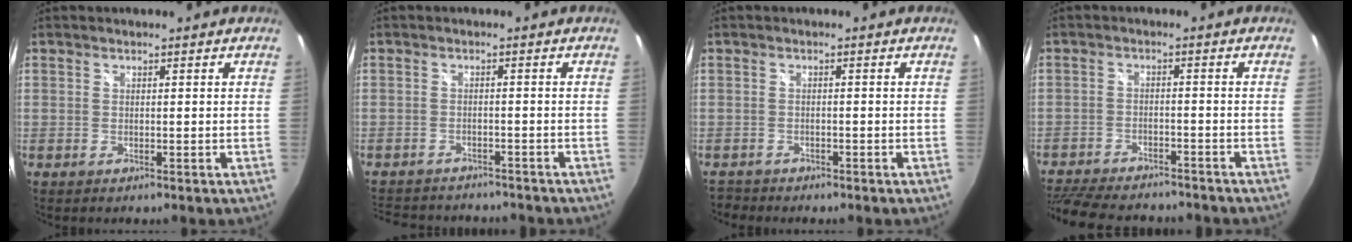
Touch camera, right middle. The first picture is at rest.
{"total": 11.8, "force": [-10.2, 4.5, 4.0], "torque": [-0.099, -0.007, -0.146]}
{"total": 3.1, "force": [-2.8, 1.4, 0.2], "torque": [-0.016, -0.008, -0.050]}
{"total": 16.9, "force": [-14.2, 5.5, 7.2], "torque": [-0.168, -0.020, -0.216]}